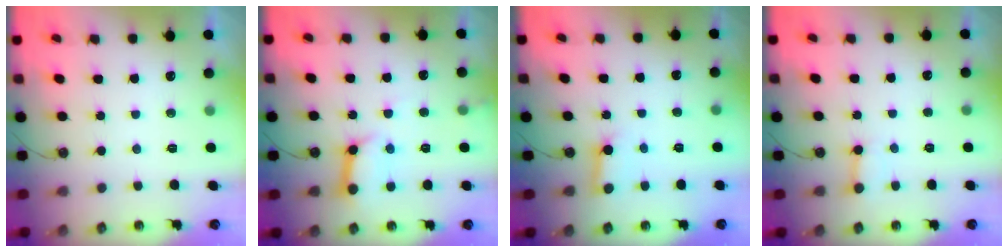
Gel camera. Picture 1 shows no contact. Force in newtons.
{"total": 9.8, "press": 9.7, "slide": 1.1}
{"total": 5.0, "press": 4.9, "slide": 0.6}
{"total": 2.6, "press": 2.6, "slide": 0.3}